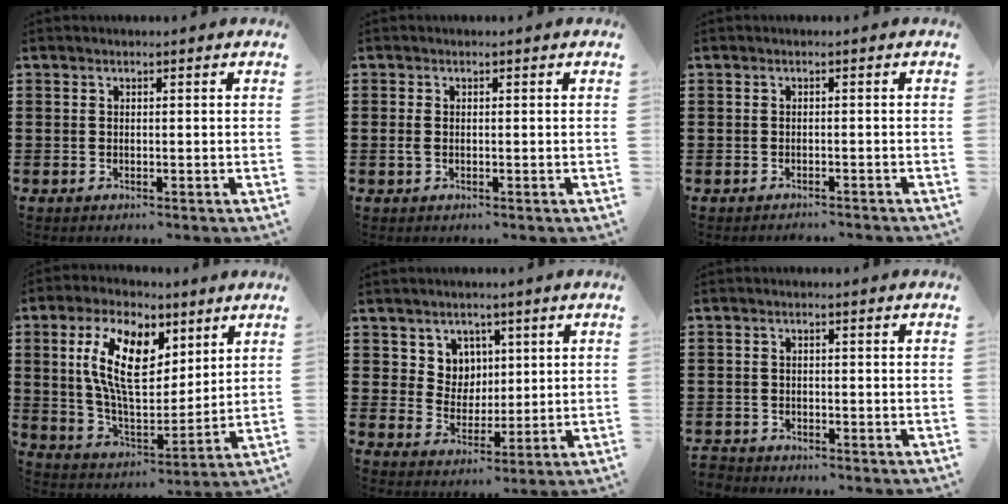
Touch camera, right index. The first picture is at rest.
{"total": 1.2, "force": [-0.1, 0.6, 1.1], "torque": [-0.037, -0.002, -0.008]}
{"total": 1.1, "force": [-1.1, 0.0, -0.1], "torque": [-0.002, 0.001, -0.025]}
{"total": 12.4, "force": [5.5, 6.2, 9.2], "torque": [-0.180, 0.003, 0.102]}
{"total": 5.4, "force": [2.8, 4.6, 0.5], "torque": [-0.029, 0.004, 0.051]}
{"total": 1.5, "force": [-1.4, 0.5, -0.1], "torque": [-0.004, 0.002, -0.033]}